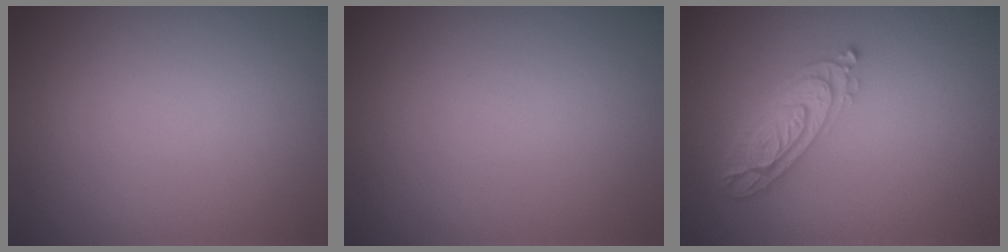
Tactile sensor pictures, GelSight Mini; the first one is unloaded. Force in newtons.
{"total": 0.0}
{"total": 3.4, "press": 3.2, "slide": 1.0}